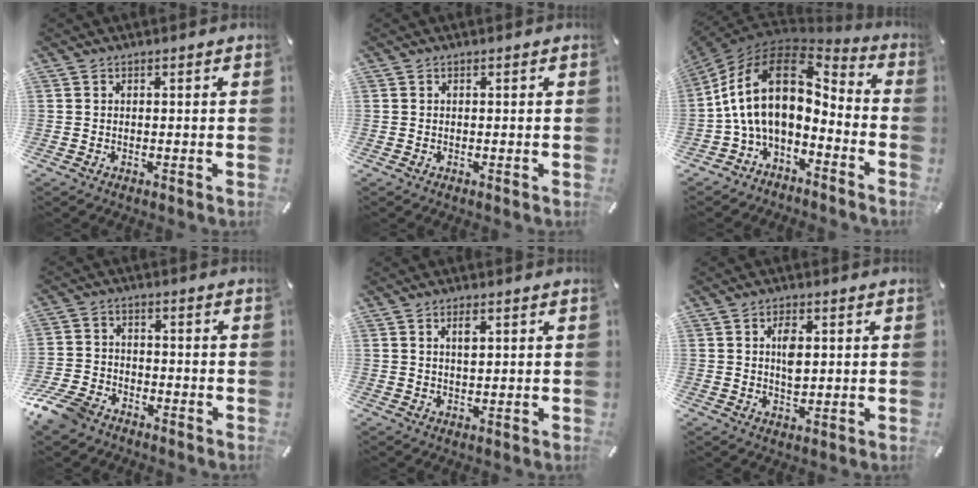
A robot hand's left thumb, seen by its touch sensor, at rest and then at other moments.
{"total": 0.0}
{"total": 19.1, "force": [0.5, 11.4, 15.3], "torque": [-0.324, -0.003, 0.006]}
{"total": 8.4, "force": [-6.5, 4.4, 3.2], "torque": [-0.072, 0.031, -0.126]}
{"total": 2.4, "force": [1.0, 1.1, 1.9], "torque": [-0.033, 0.000, 0.014]}
{"total": 4.9, "force": [0.9, 2.8, 3.9], "torque": [-0.067, 0.001, 0.011]}